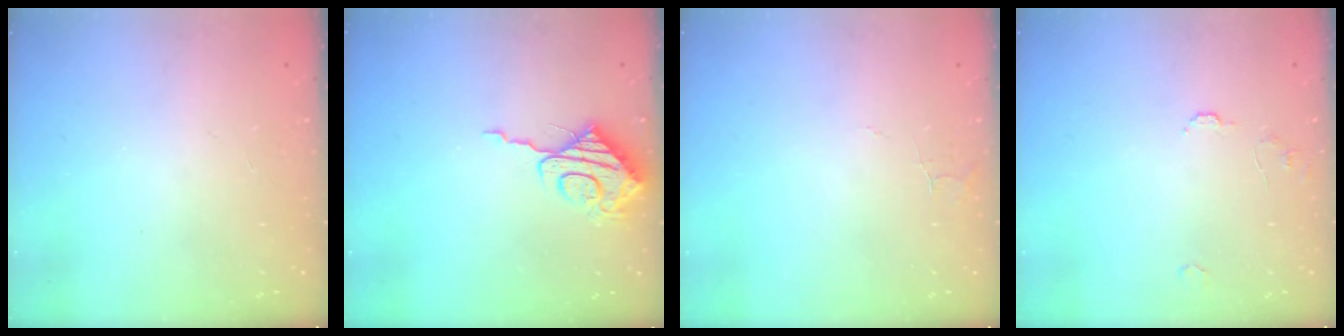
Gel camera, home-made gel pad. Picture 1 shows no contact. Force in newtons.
{"total": 9.5, "press": 9.4, "slide": 0.9}
{"total": 3.8, "press": 3.8, "slide": 0.4}
{"total": 6.3, "press": 6.3, "slide": 0.5}